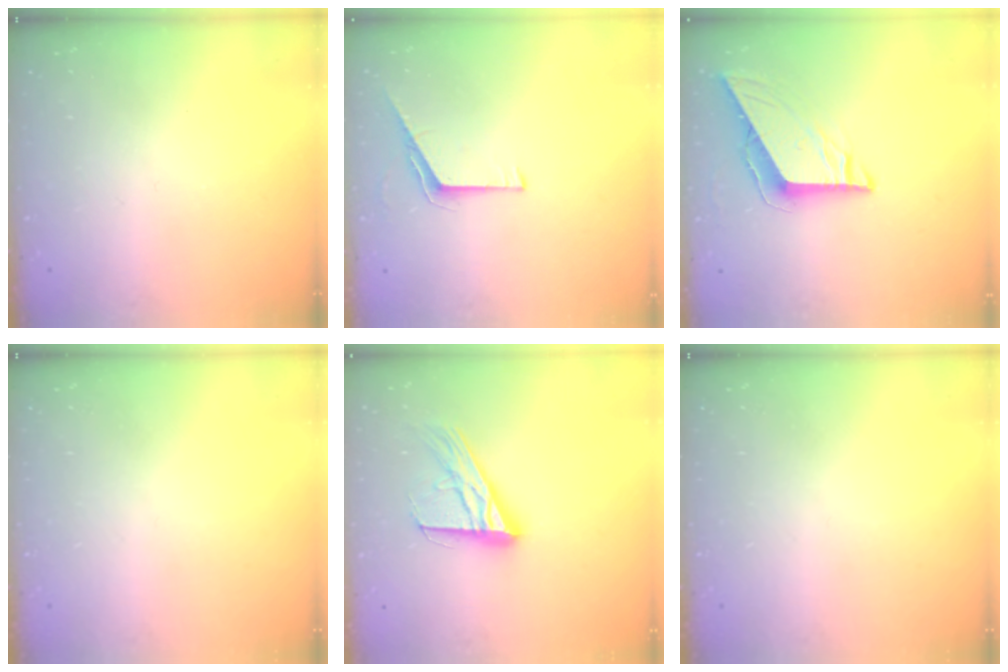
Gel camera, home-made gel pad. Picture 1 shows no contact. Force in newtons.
{"total": 5.4, "press": 5.3, "slide": 0.6}
{"total": 8.1, "press": 8.1, "slide": 0.3}
{"total": 0.0}
{"total": 16.7, "press": 16.6, "slide": 1.6}
{"total": 0.0}